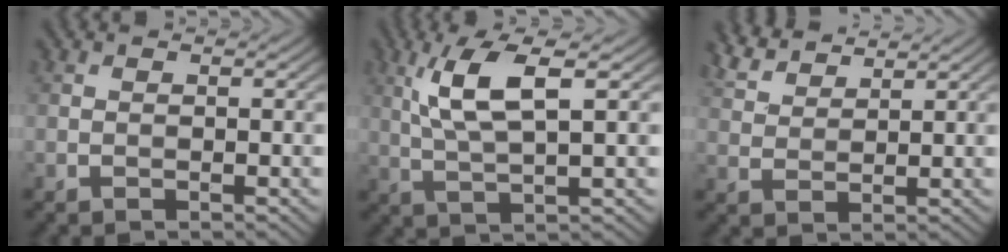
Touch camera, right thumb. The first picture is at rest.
{"total": 7.5, "force": [2.6, 1.9, 6.8], "torque": [-0.142, 0.010, 0.051]}
{"total": 4.8, "force": [4.2, 1.2, 1.9], "torque": [-0.051, 0.005, 0.091]}